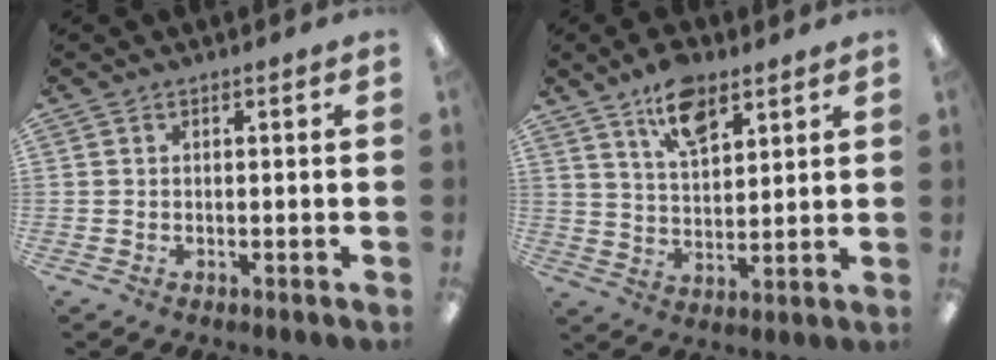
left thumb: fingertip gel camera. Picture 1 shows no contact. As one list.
[{"total": 10.5, "force": [7.2, 5.0, 5.9], "torque": [-0.100, -0.028, 0.128]}]